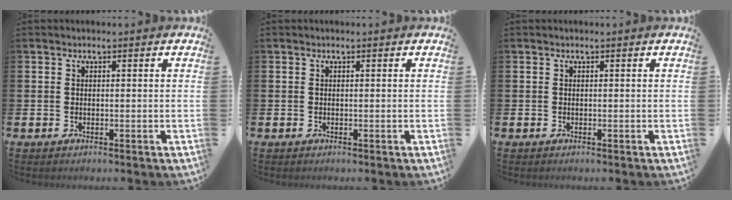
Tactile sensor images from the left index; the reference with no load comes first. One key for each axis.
{"total": 0.0}
{"total": 0.0}